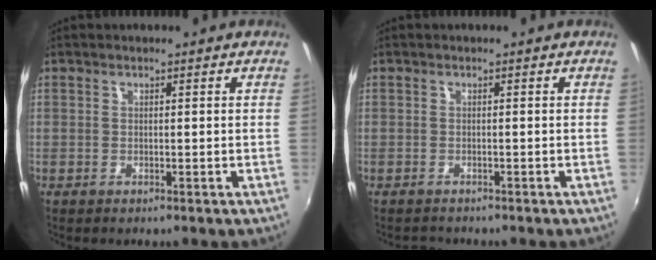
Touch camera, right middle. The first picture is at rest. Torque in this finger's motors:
{"motor_torque": [-0.40, 0.04, -0.15, -0.07]}